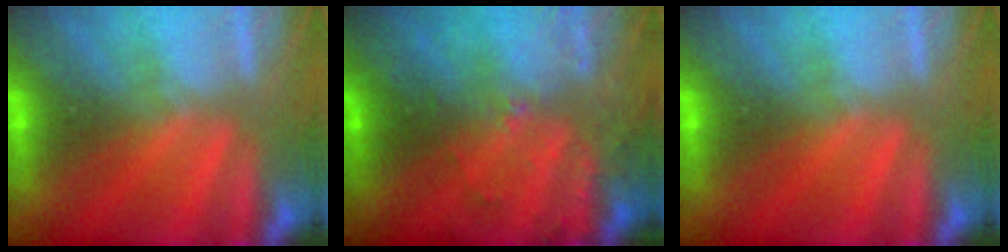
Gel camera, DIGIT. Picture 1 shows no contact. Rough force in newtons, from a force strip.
{"total": 7.3}
{"total": 0.0}